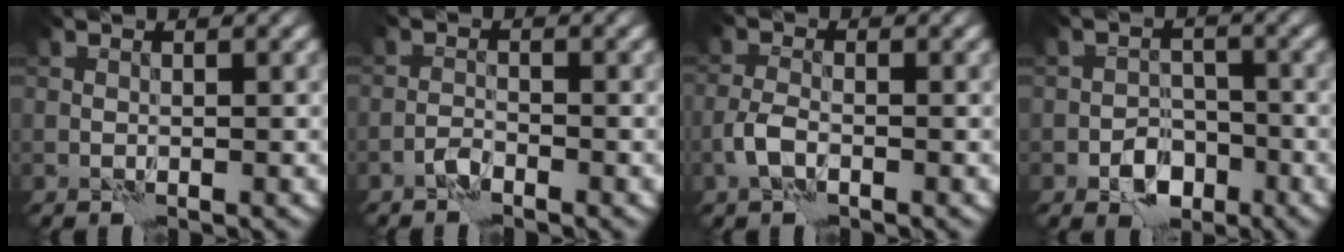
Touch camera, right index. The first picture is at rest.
{"total": 1.2, "force": [-1.1, 0.2, 0.5], "torque": [-0.009, 0.007, -0.025]}
{"total": 2.1, "force": [-1.1, 1.0, 1.6], "torque": [-0.036, 0.004, -0.029]}
{"total": 3.8, "force": [-2.1, 2.5, 2.0], "torque": [-0.022, 0.001, -0.040]}